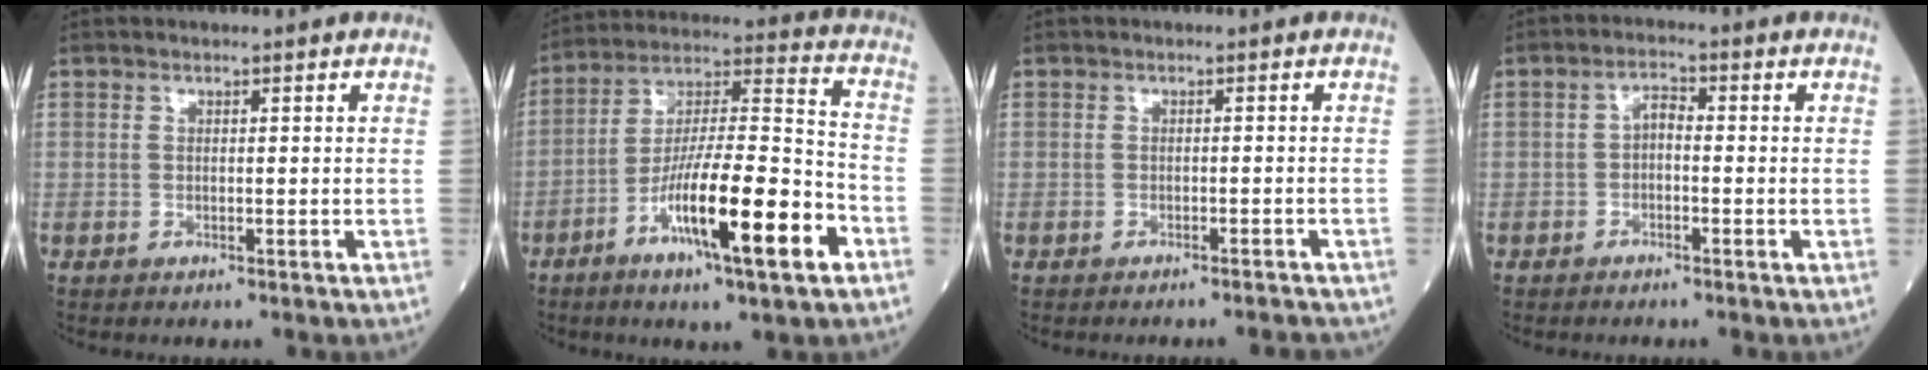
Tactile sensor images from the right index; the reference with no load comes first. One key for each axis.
{"total": 18.1, "fx": -7.8, "fy": 1.6, "fz": 16.2, "tx": -0.290, "ty": -0.013, "tz": -0.133}
{"total": 3.9, "fx": -3.7, "fy": 0.6, "fz": 0.9, "tx": -0.008, "ty": -0.007, "tz": -0.042}
{"total": 2.3, "fx": -0.5, "fy": 1.0, "fz": 2.0, "tx": -0.031, "ty": 0.007, "tz": -0.012}